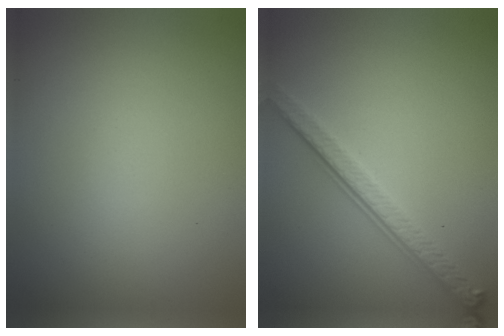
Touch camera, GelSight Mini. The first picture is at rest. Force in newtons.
{"total": 4.0, "press": 2.8, "slide": 2.9}